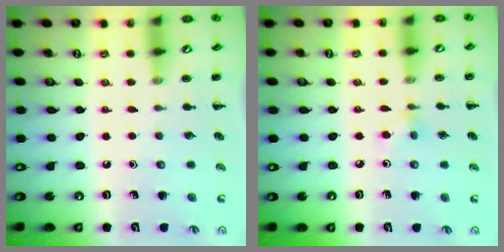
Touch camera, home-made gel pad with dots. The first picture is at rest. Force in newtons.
{"total": 4.0, "press": 3.8, "slide": 1.2}